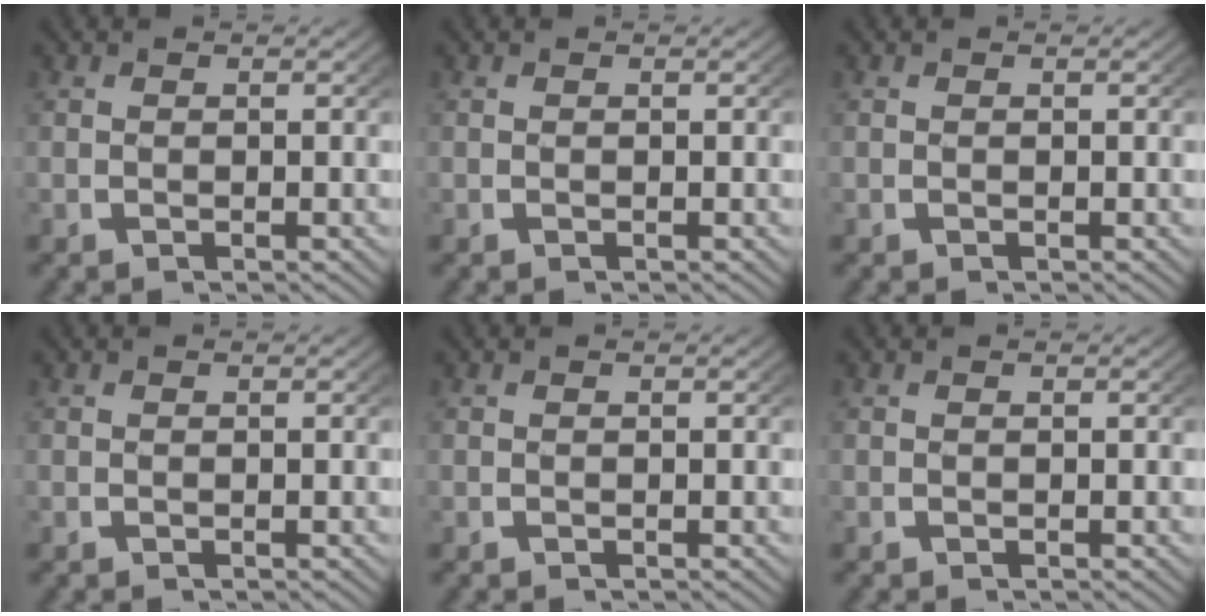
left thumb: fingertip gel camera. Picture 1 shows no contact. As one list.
[{"total": 0.0}, {"total": 0.0}, {"total": 0.0}, {"total": 0.0}, {"total": 0.0}]